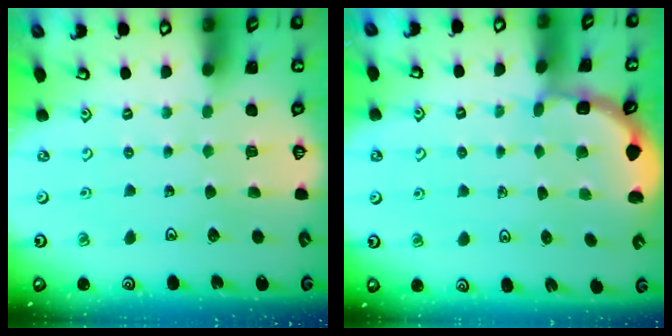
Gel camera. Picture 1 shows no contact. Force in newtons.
{"total": 1.9, "press": 1.9, "slide": 0.3}